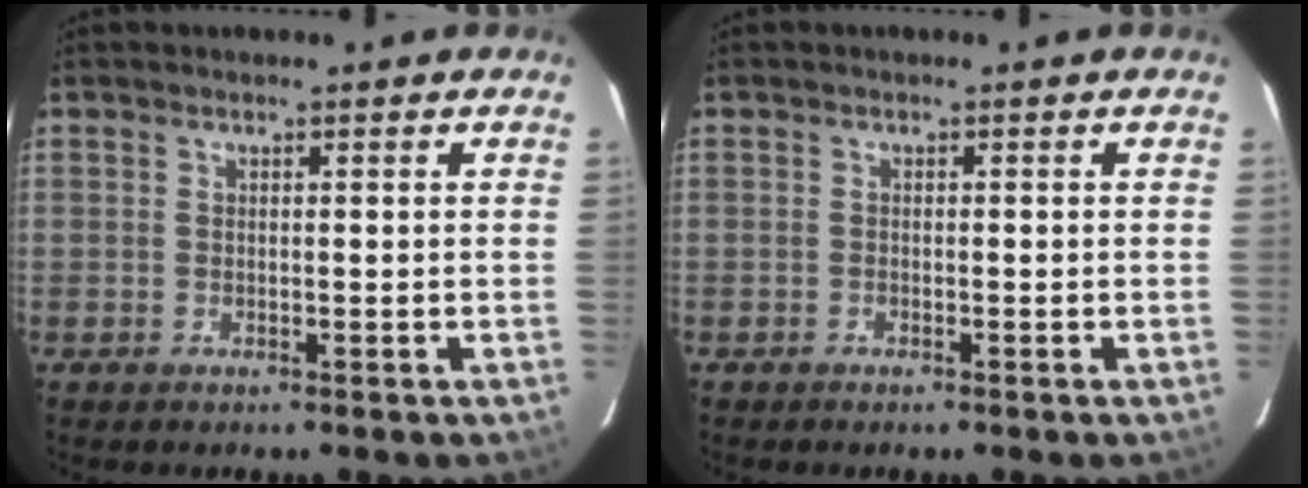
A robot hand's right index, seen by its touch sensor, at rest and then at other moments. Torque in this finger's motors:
{"motor_torque": [0.42, -0.40, 0.06, 0.00]}